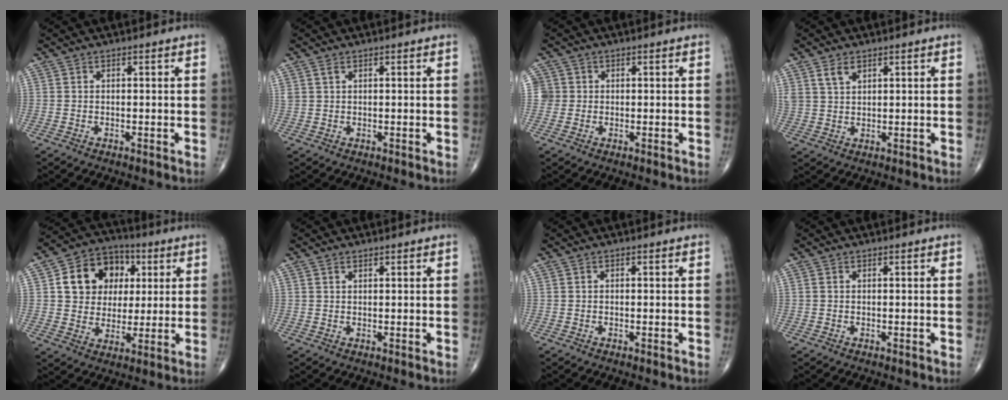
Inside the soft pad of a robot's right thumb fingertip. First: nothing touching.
{"total": 1.2, "force": [0.8, 0.7, 0.6], "torque": [-0.012, 0.006, 0.017]}
{"total": 2.9, "force": [0.2, 2.9, 0.1], "torque": [0.021, 0.006, 0.003]}
{"total": 3.5, "force": [2.2, 2.0, 1.9], "torque": [-0.032, -0.009, 0.049]}
{"total": 14.2, "force": [3.6, 11.7, 7.2], "torque": [-0.080, 0.004, 0.059]}
{"total": 0.8, "force": [0.6, 0.5, 0.3], "torque": [-0.003, -0.004, 0.009]}
{"total": 0.0}
{"total": 0.0}